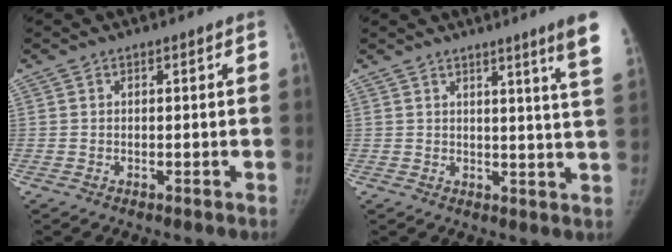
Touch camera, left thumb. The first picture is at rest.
{"total": 8.7, "force": [5.6, -1.3, 6.5], "torque": [-0.081, -0.039, 0.058]}